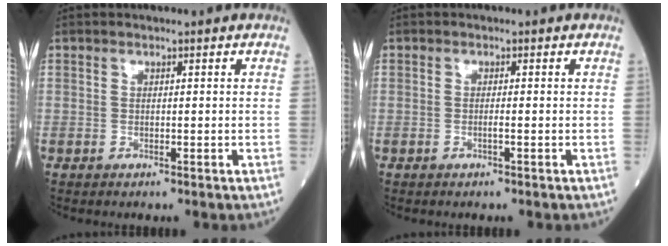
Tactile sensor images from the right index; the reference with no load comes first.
{"total": 0.9, "force": [-0.3, -0.1, 0.9], "torque": [-0.019, -0.001, -0.006]}